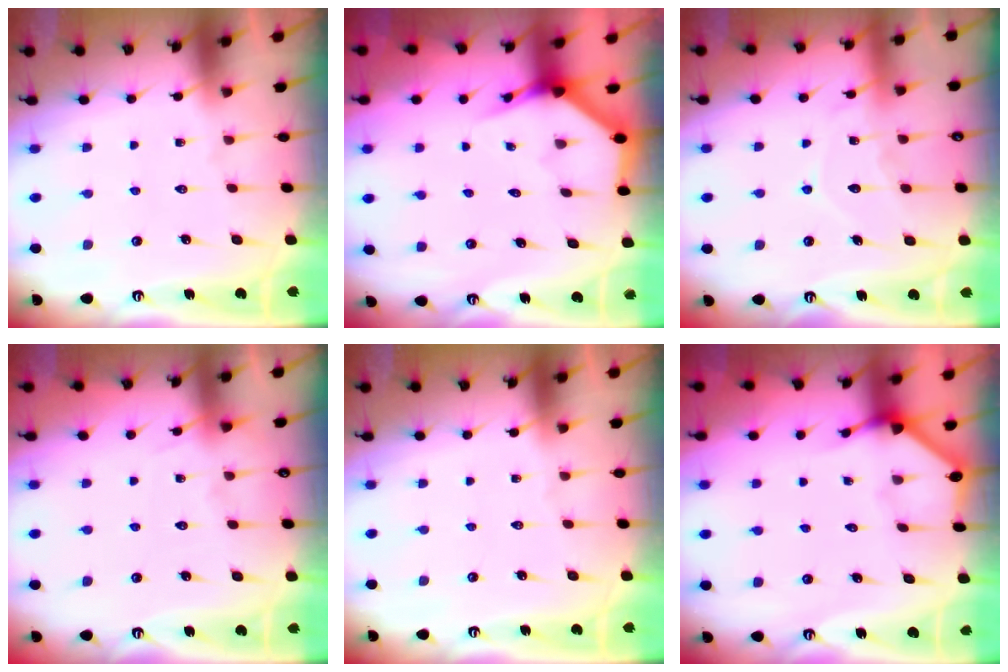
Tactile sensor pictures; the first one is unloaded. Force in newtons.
{"total": 4.0, "press": 4.0, "slide": 0.2}
{"total": 10.3, "press": 10.3, "slide": 0.9}
{"total": 4.7, "press": 4.7, "slide": 0.5}
{"total": 0.0}
{"total": 2.5, "press": 2.5, "slide": 0.2}